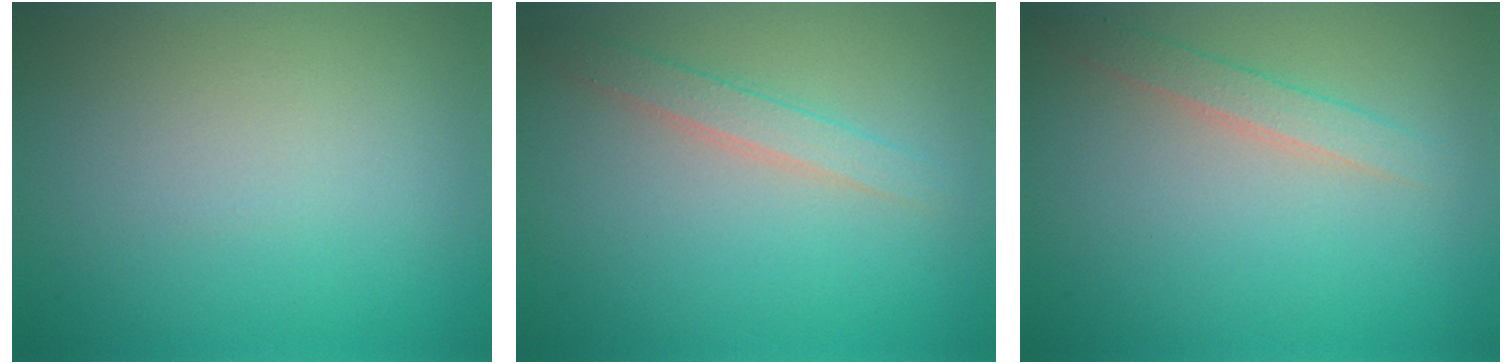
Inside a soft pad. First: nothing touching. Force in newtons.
{"total": 2.1, "press": 2.1, "slide": 0.0}
{"total": 2.0, "press": 2.0, "slide": 0.0}